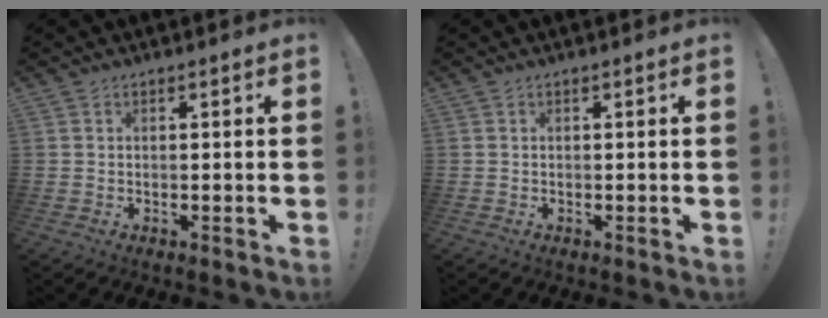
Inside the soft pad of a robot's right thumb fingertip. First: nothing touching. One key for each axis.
{"total": 0.0}